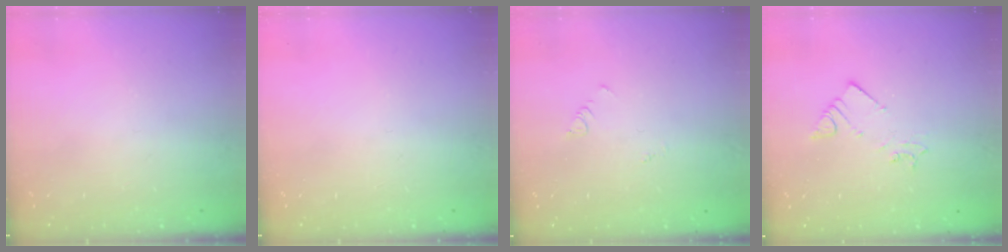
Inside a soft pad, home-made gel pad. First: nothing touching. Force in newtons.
{"total": 0.0}
{"total": 1.9, "press": 1.9, "slide": 0.4}
{"total": 2.8, "press": 2.7, "slide": 0.5}